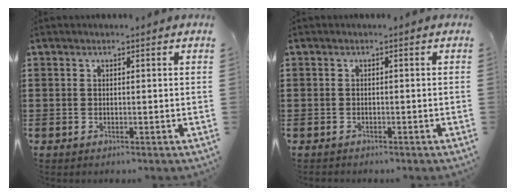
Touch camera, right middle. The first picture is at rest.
{"total": 0.9, "force": [-0.7, 0.6, -0.1], "torque": [0.001, 0.004, -0.016]}